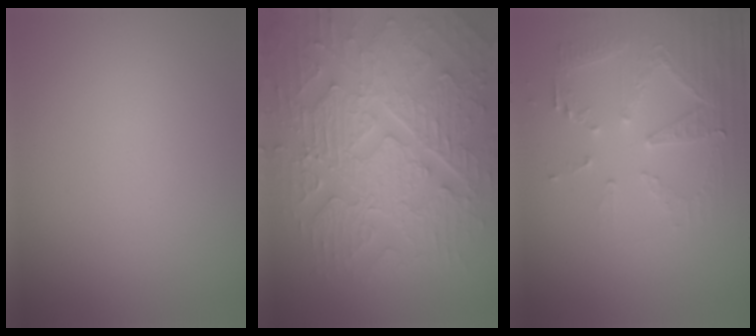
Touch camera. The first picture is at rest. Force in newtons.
{"total": 10.6, "press": 7.0, "slide": 7.9}
{"total": 5.3, "press": 3.6, "slide": 3.8}